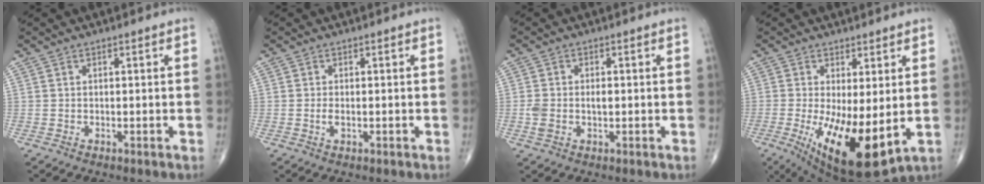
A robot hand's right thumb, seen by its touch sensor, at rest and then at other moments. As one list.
[{"total": 1.2, "force": [-0.2, 0.5, 1.1], "torque": [-0.024, -0.002, -0.005]}, {"total": 3.9, "force": [-0.3, 2.4, 3.1], "torque": [-0.072, 0.012, -0.003]}, {"total": 14.6, "force": [-2.4, 5.1, 13.5], "torque": [-0.234, -0.033, -0.019]}]